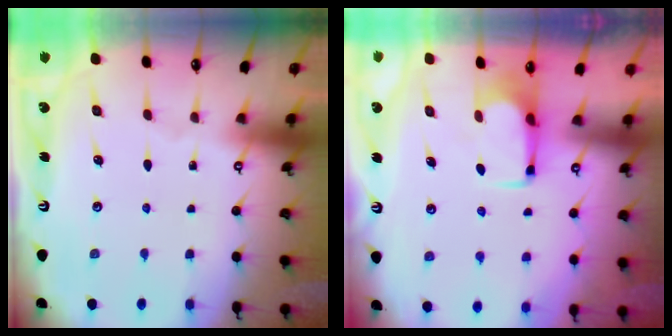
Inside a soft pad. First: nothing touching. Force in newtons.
{"total": 2.8, "press": 2.8, "slide": 0.3}